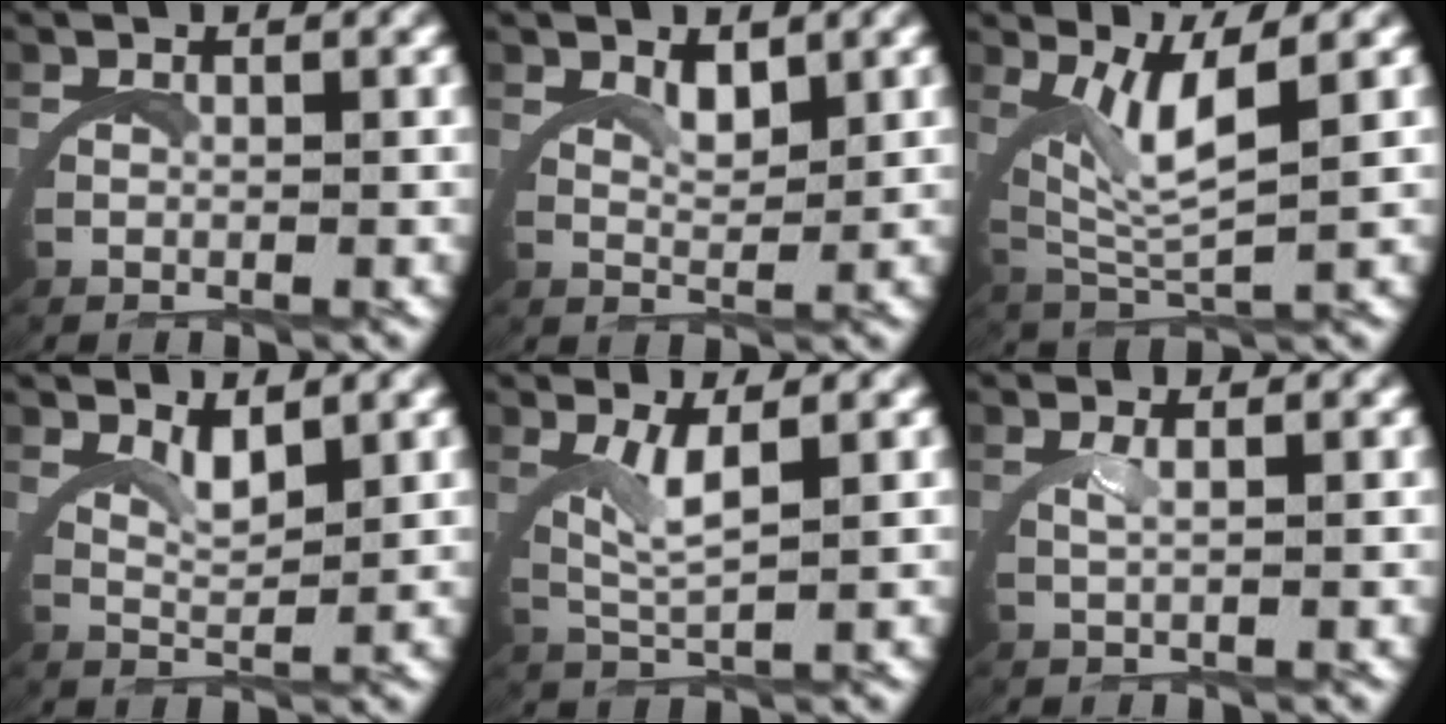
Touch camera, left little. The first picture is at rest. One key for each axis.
{"total": 2.1, "fx": 2.0, "fy": -0.5, "fz": 0.7, "tx": -0.013, "ty": -0.011, "tz": 0.035}
{"total": 5.2, "fx": 2.8, "fy": 0.9, "fz": 4.3, "tx": -0.094, "ty": -0.006, "tz": 0.054}
{"total": 2.5, "fx": 2.2, "fy": -0.4, "fz": 1.0, "tx": -0.025, "ty": -0.012, "tz": 0.041}
{"total": 3.0, "fx": 1.7, "fy": -0.1, "fz": 2.4, "tx": -0.055, "ty": -0.010, "tz": 0.035}
{"total": 1.4, "fx": 0.7, "fy": -1.0, "fz": 0.6, "tx": -0.013, "ty": -0.001, "tz": 0.016}